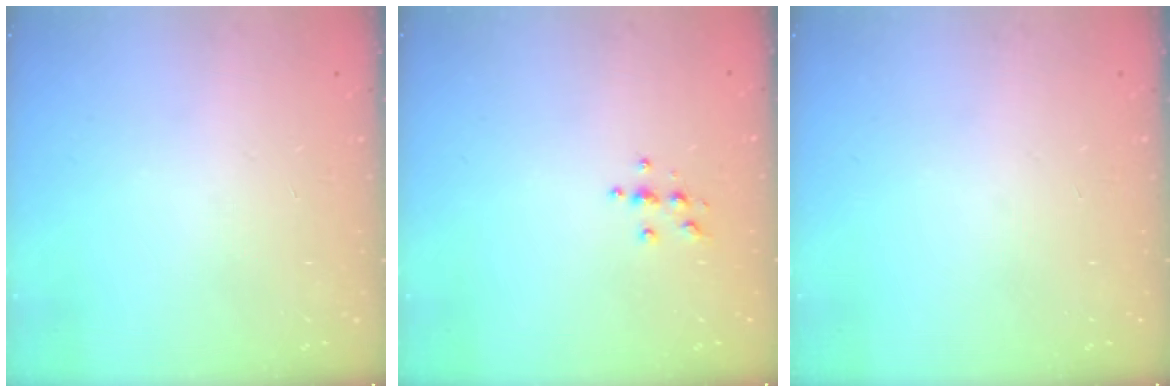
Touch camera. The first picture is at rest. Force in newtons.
{"total": 3.6, "press": 3.6, "slide": 0.4}
{"total": 0.0}